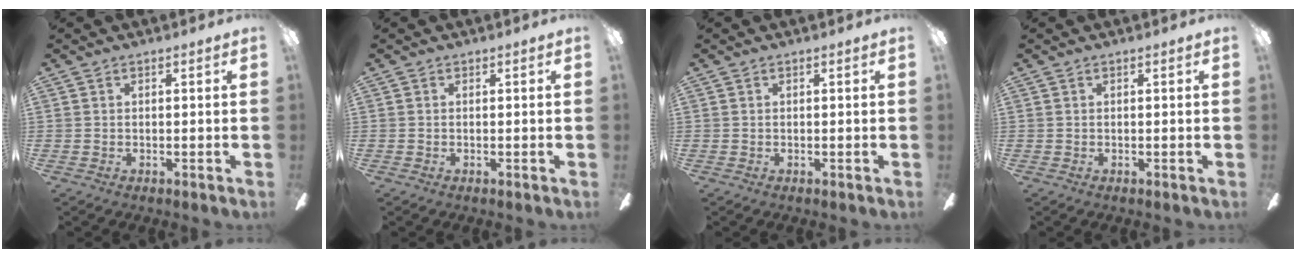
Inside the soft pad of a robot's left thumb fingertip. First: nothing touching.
{"total": 0.0}
{"total": 0.0}
{"total": 0.0}